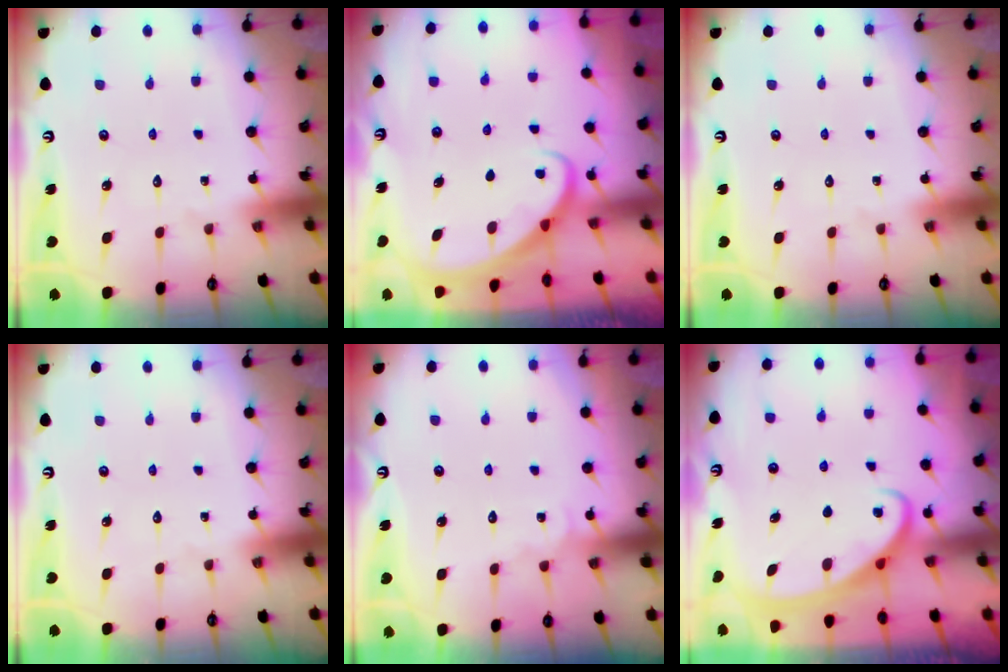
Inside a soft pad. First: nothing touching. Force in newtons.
{"total": 2.3, "press": 2.3, "slide": 0.1}
{"total": 0.0}
{"total": 0.0}
{"total": 3.8, "press": 3.8, "slide": 0.4}
{"total": 2.6, "press": 2.6, "slide": 0.3}